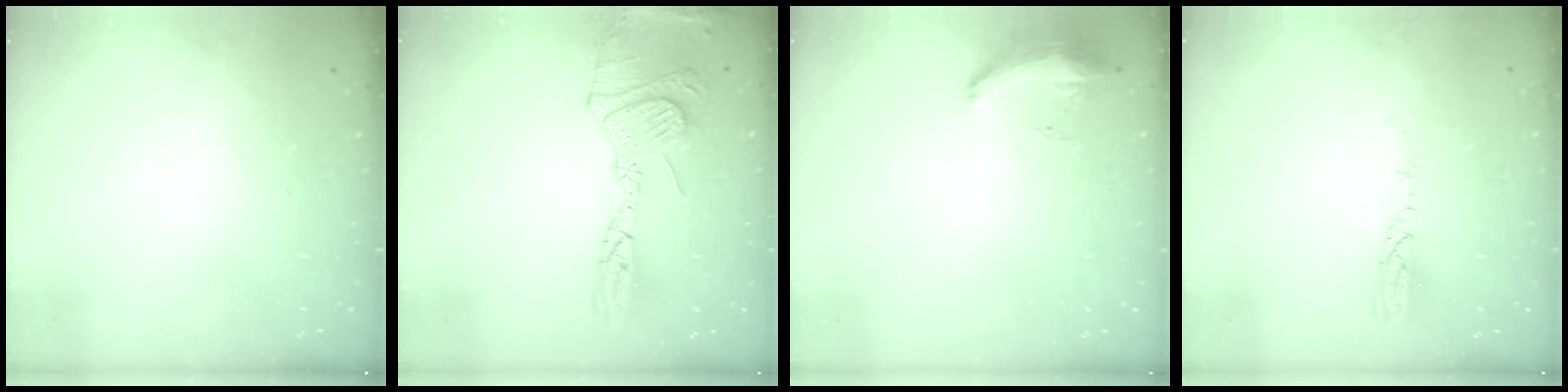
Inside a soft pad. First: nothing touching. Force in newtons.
{"total": 18.8, "press": 18.7, "slide": 1.5}
{"total": 8.9, "press": 8.9, "slide": 1.3}
{"total": 4.7, "press": 4.7, "slide": 0.4}